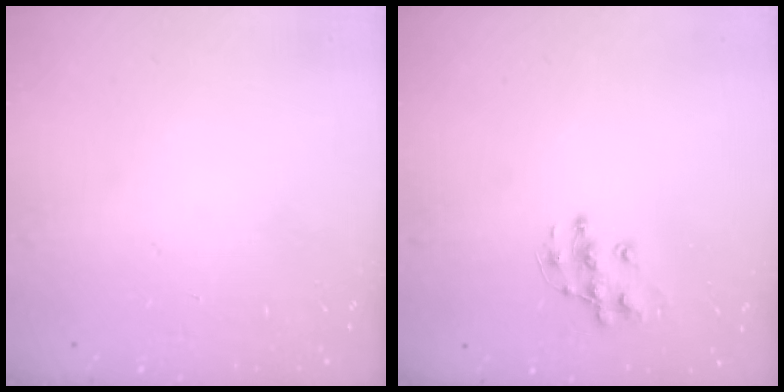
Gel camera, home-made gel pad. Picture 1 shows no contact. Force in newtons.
{"total": 9.8, "press": 9.8, "slide": 0.6}